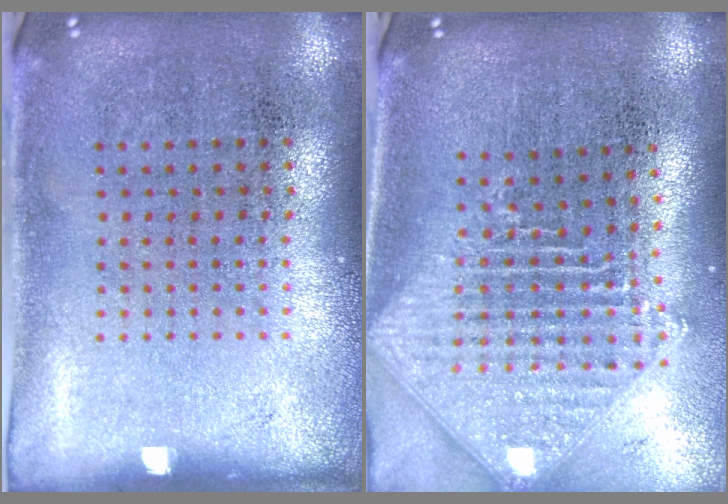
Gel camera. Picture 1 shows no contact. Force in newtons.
{"total": 2.3, "press": 1.8, "slide": 1.5}